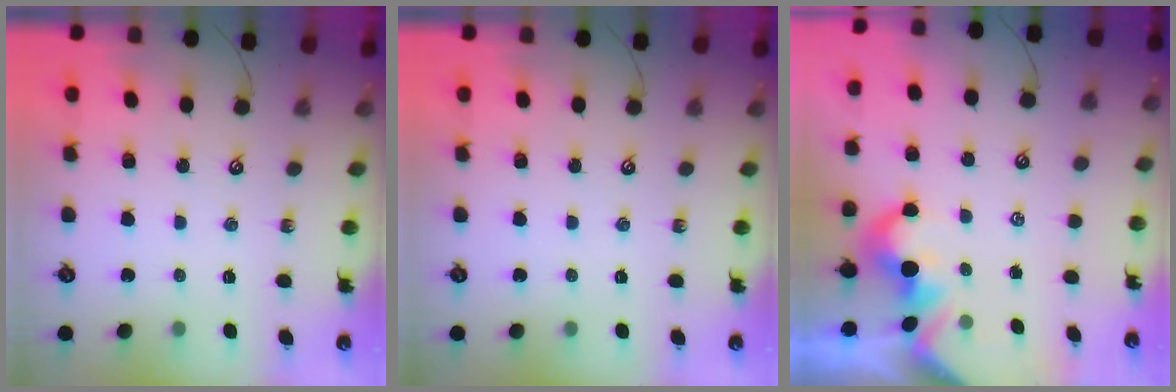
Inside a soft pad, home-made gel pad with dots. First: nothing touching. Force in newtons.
{"total": 0.0}
{"total": 1.2, "press": 0.9, "slide": 0.8}